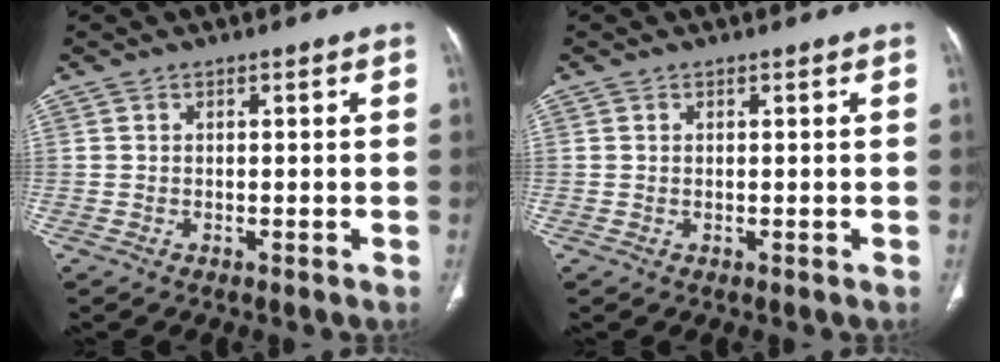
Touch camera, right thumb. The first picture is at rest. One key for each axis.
{"total": 0.0}